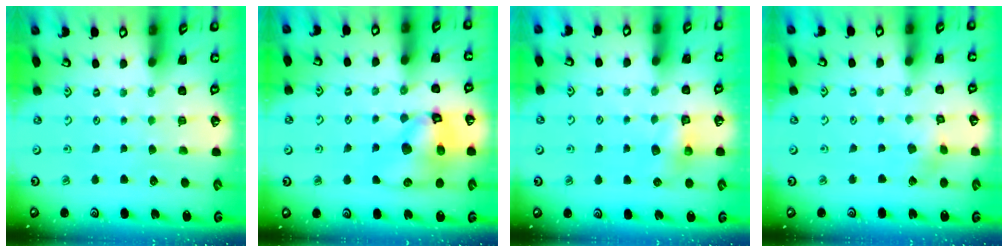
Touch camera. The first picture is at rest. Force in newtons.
{"total": 14.5, "press": 14.3, "slide": 2.1}
{"total": 6.5, "press": 6.5, "slide": 0.5}
{"total": 4.1, "press": 4.0, "slide": 0.8}